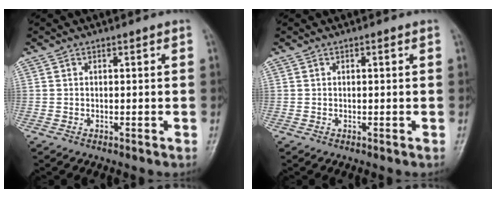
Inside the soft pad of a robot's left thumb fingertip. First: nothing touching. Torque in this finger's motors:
{"motor_torque": [0.19, 0.26, -0.05, -0.07, -0.01]}